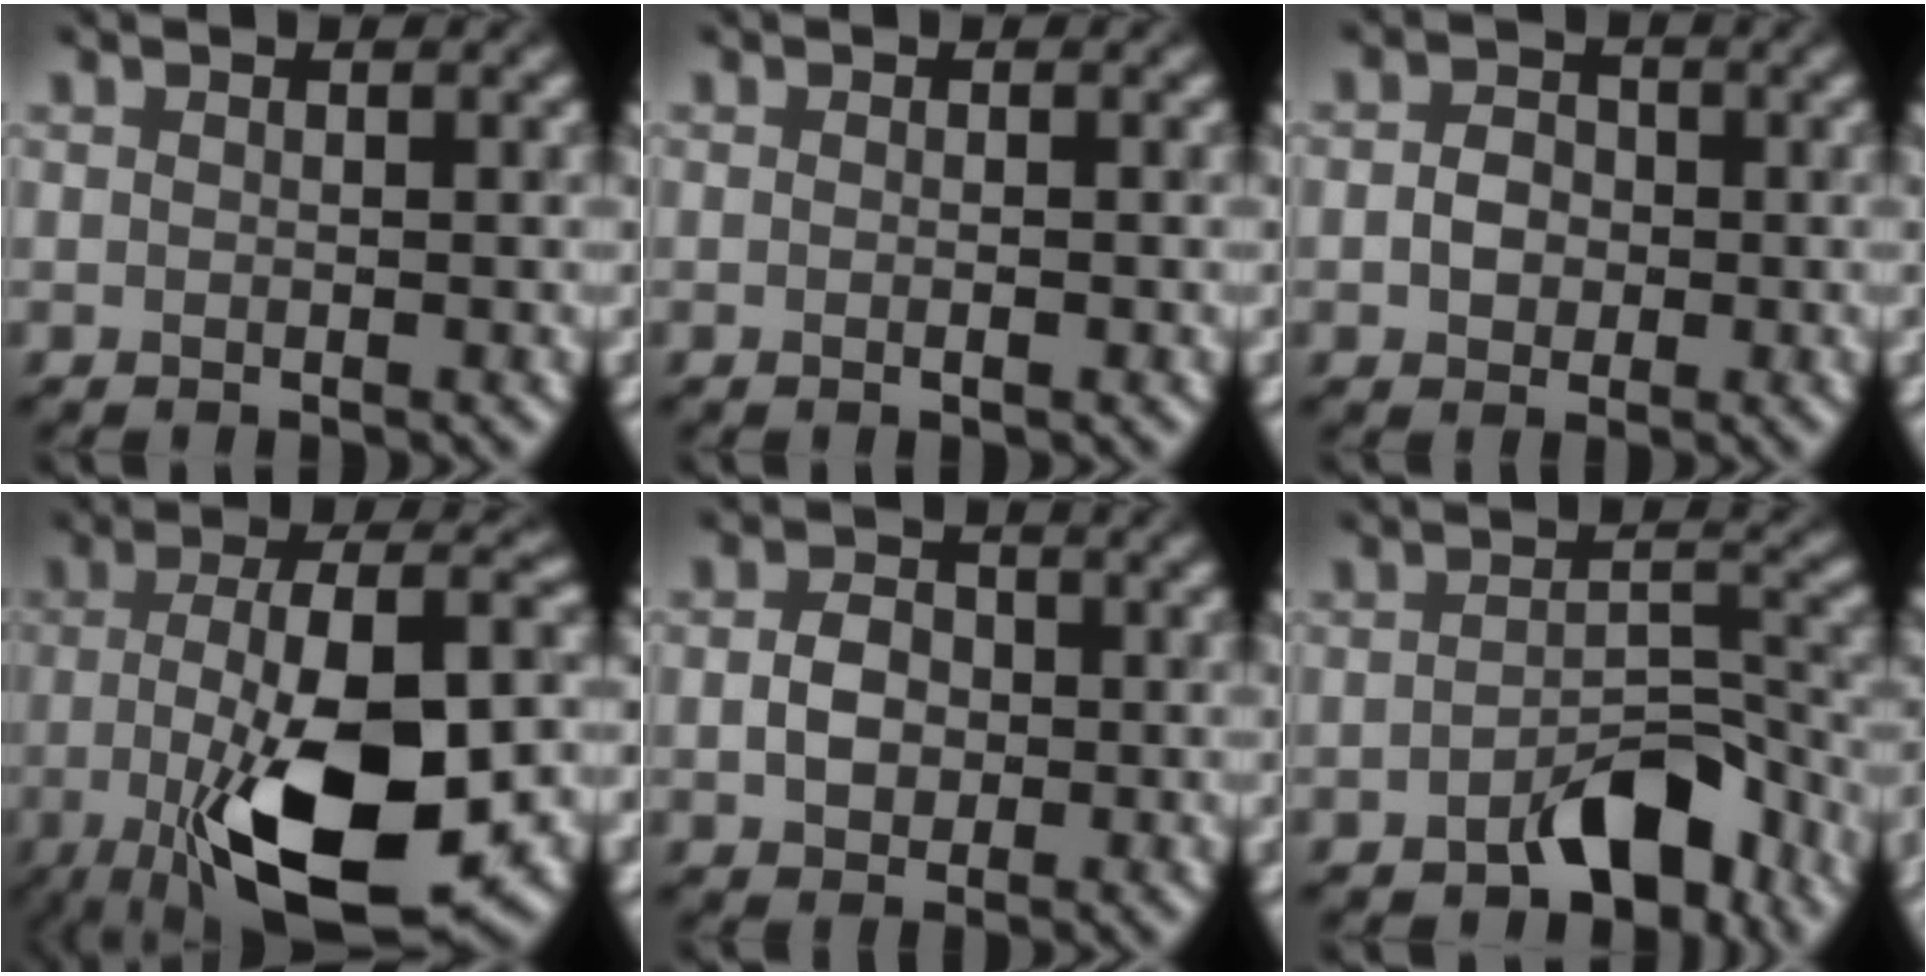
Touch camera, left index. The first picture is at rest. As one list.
[{"total": 1.1, "force": [-0.1, 0.7, 0.9], "torque": [0.007, 0.011, -0.017]}, {"total": 1.8, "force": [-1.1, 1.5, 0.0], "torque": [-0.005, 0.001, -0.013]}, {"total": 13.1, "force": [-4.4, 4.5, 11.5], "torque": [-0.181, -0.007, -0.059]}, {"total": 2.1, "force": [-1.0, 1.7, 0.5], "torque": [-0.020, 0.001, -0.011]}, {"total": 5.1, "force": [-4.0, 1.9, 2.4], "torque": [-0.033, 0.009, -0.057]}]